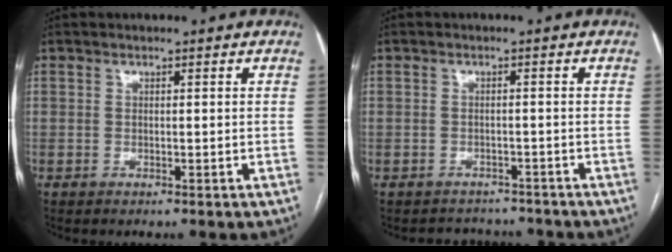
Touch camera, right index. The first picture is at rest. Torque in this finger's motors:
{"motor_torque": [-0.81, 0.01, -0.37, -0.09]}